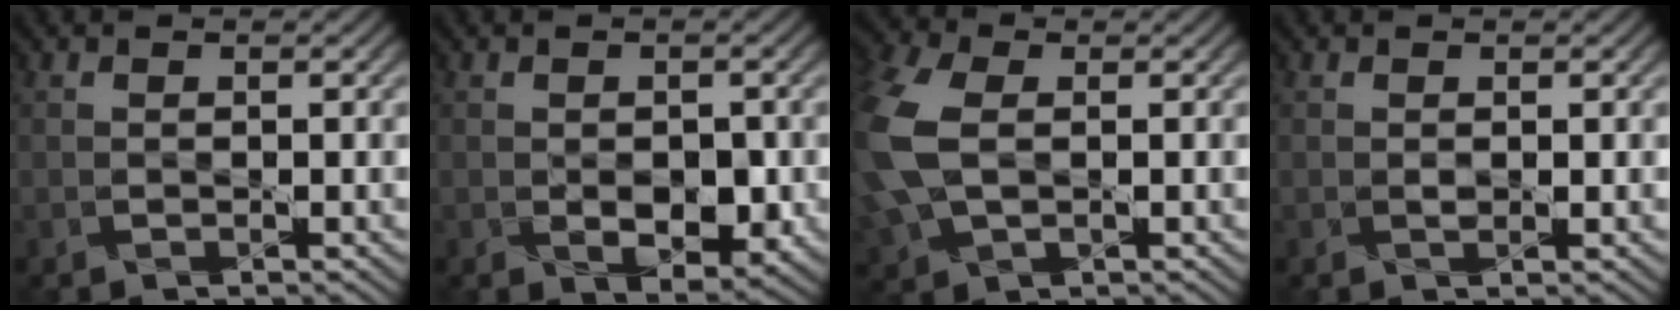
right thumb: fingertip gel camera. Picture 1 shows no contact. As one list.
[{"total": 4.3, "force": [-0.7, 2.7, 3.2], "torque": [-0.052, -0.013, -0.007]}, {"total": 11.9, "force": [0.7, 7.9, 8.9], "torque": [-0.271, -0.007, 0.017]}, {"total": 0.6, "force": [0.2, 0.3, 0.5], "torque": [-0.009, -0.002, 0.002]}]